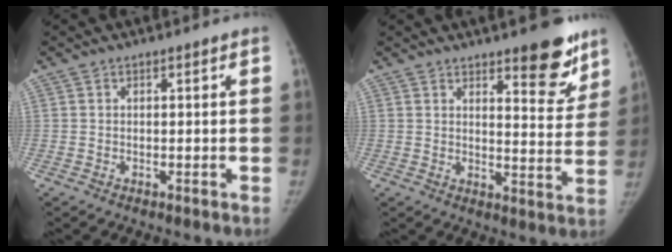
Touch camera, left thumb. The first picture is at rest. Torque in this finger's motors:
{"motor_torque": [1.50, 0.17, 1.32, -0.85, 0.23]}